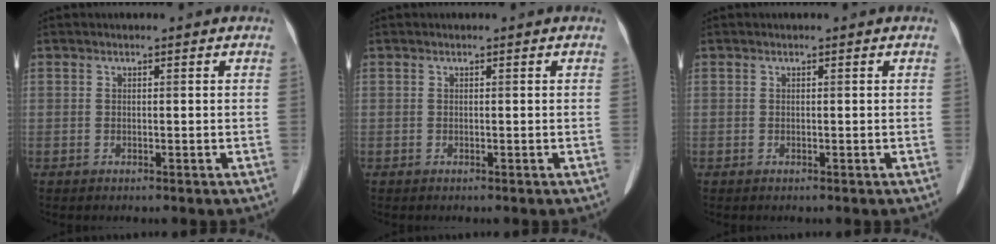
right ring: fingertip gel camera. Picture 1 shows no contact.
{"total": 0.0}
{"total": 0.0}